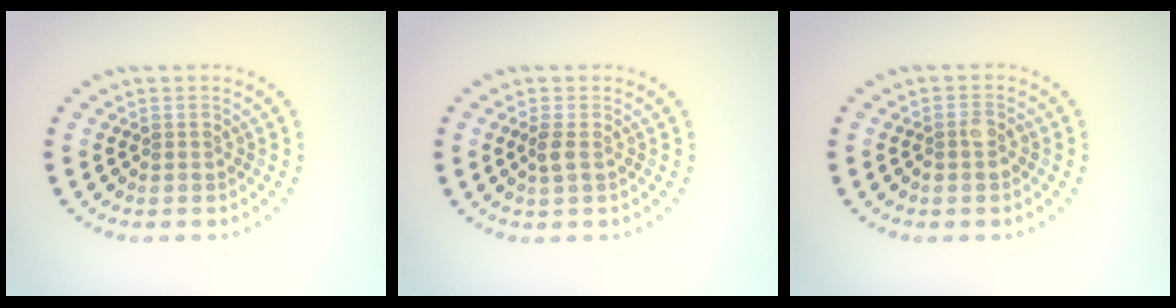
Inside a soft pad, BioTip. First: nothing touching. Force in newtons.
{"total": 1.1, "press": 1.0, "slide": 0.5}
{"total": 1.4, "press": 1.3, "slide": 0.7}